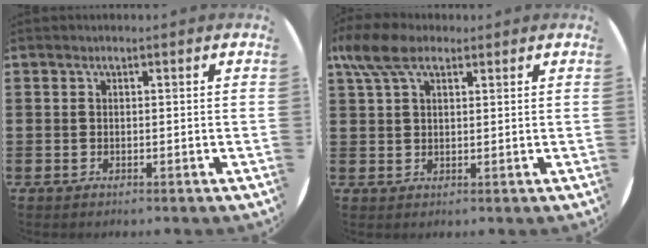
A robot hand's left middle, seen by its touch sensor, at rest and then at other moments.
{"total": 5.8, "force": [3.7, 2.8, 3.4], "torque": [-0.069, 0.003, 0.067]}